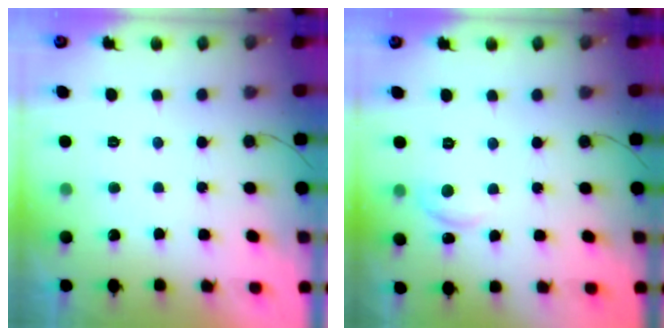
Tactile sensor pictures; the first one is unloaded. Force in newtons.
{"total": 6.2, "press": 6.2, "slide": 0.6}